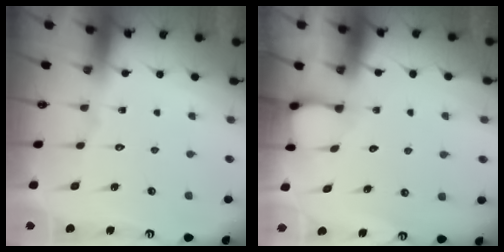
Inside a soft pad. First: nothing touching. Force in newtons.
{"total": 2.3, "press": 2.3, "slide": 0.3}